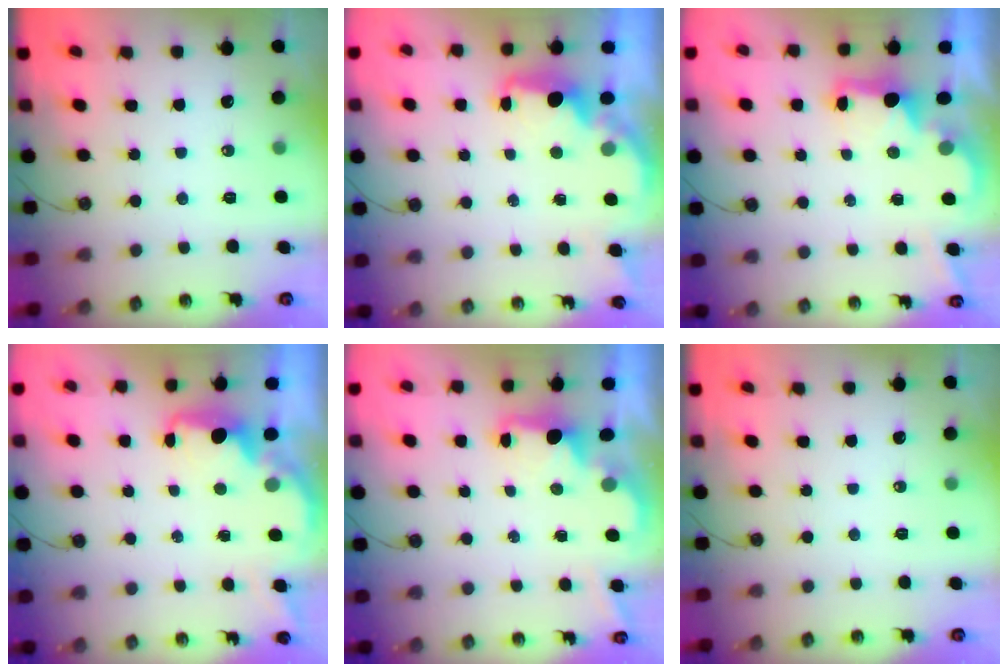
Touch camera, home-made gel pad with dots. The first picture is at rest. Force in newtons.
{"total": 2.2, "press": 2.1, "slide": 0.7}
{"total": 2.2, "press": 2.1, "slide": 0.8}
{"total": 2.3, "press": 2.2, "slide": 0.8}
{"total": 1.7, "press": 1.6, "slide": 0.7}
{"total": 0.0}